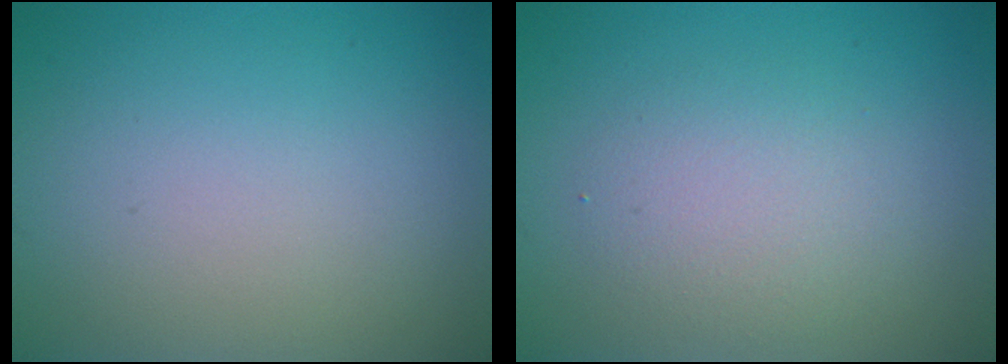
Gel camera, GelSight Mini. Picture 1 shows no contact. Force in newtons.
{"total": 2.9, "press": 2.9, "slide": 0.2}